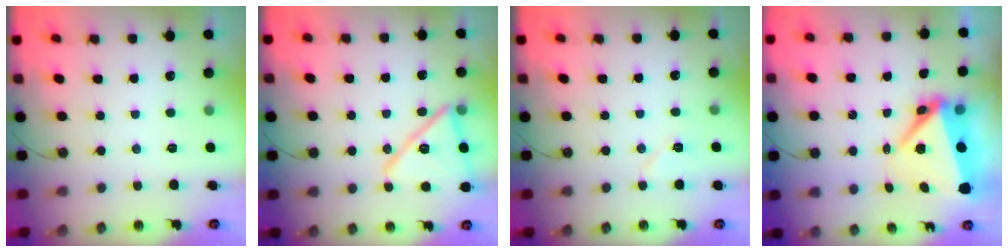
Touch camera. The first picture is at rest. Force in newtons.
{"total": 17.0, "press": 16.9, "slide": 1.2}
{"total": 6.1, "press": 5.5, "slide": 2.6}
{"total": 8.3, "press": 8.2, "slide": 1.2}